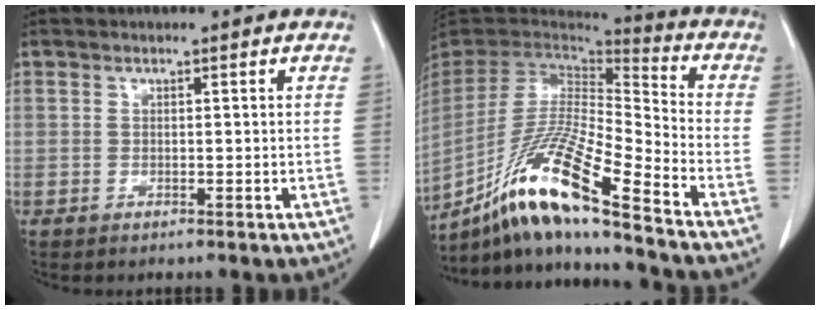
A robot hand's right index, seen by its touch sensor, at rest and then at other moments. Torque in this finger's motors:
{"motor_torque": [1.22, -0.92, 0.41, 0.21]}